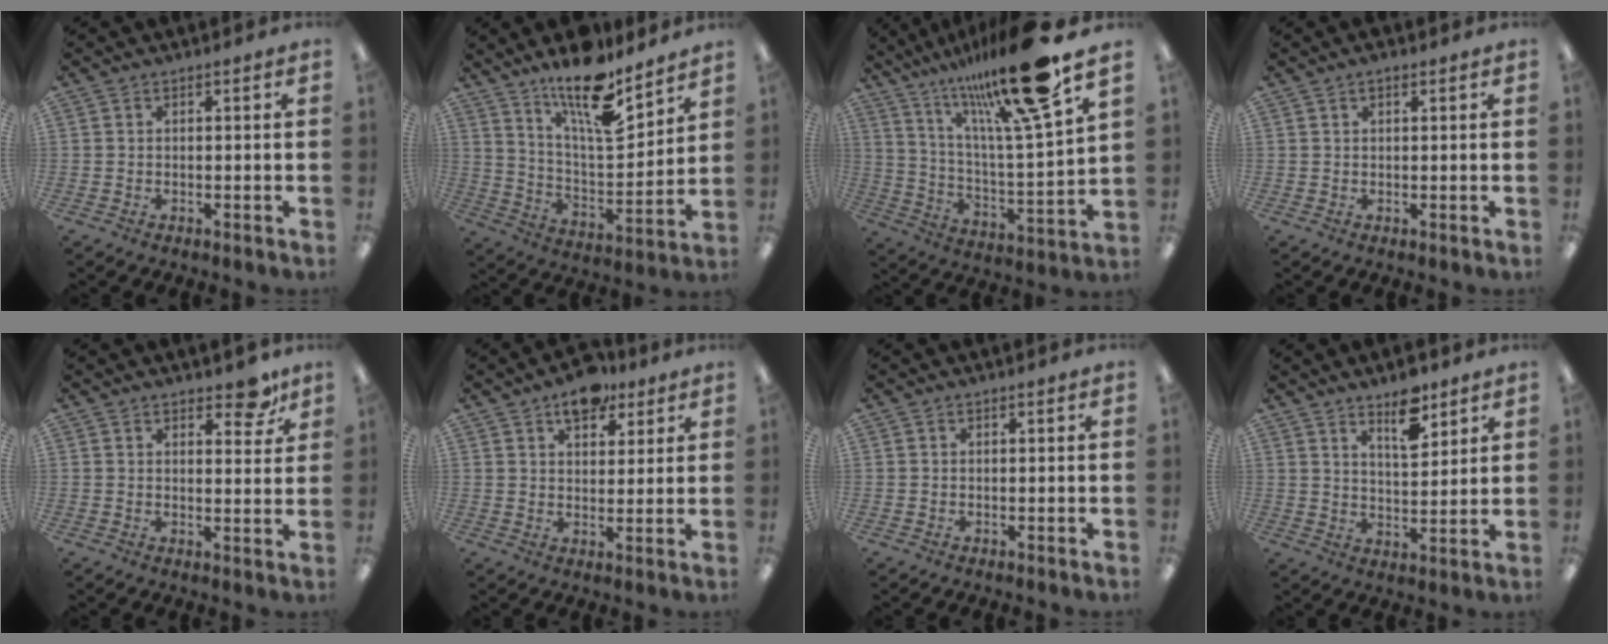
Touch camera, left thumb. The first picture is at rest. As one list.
[{"total": 16.4, "force": [12.5, 4.6, 9.6], "torque": [-0.163, -0.083, 0.210]}, {"total": 23.9, "force": [18.0, 3.1, 15.4], "torque": [-0.263, -0.104, 0.283]}, {"total": 1.2, "force": [0.7, 0.5, 0.8], "torque": [-0.017, 0.002, 0.013]}, {"total": 6.8, "force": [4.9, 3.0, 3.6], "torque": [-0.027, -0.028, 0.079]}, {"total": 8.0, "force": [5.7, 4.2, 3.6], "torque": [-0.031, -0.031, 0.096]}, {"total": 0.0}, {"total": 8.6, "force": [6.2, 3.5, 4.9], "torque": [-0.063, -0.038, 0.104]}]